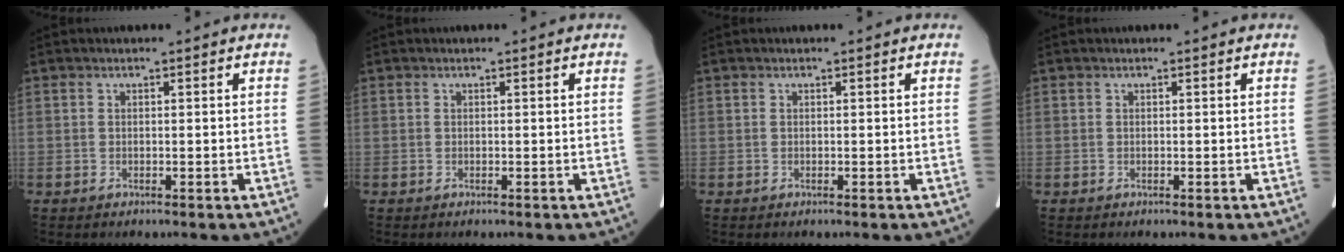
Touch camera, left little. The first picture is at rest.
{"total": 0.0}
{"total": 0.0}
{"total": 0.0}